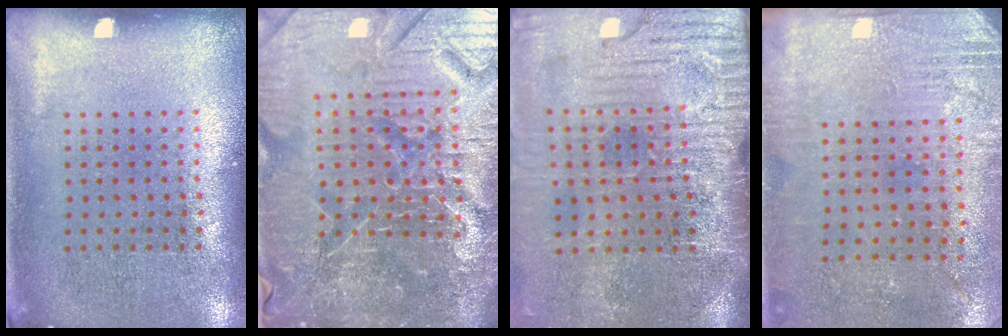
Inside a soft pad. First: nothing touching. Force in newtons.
{"total": 6.8, "press": 6.1, "slide": 3.0}
{"total": 4.8, "press": 4.0, "slide": 2.6}
{"total": 2.8, "press": 2.5, "slide": 1.2}